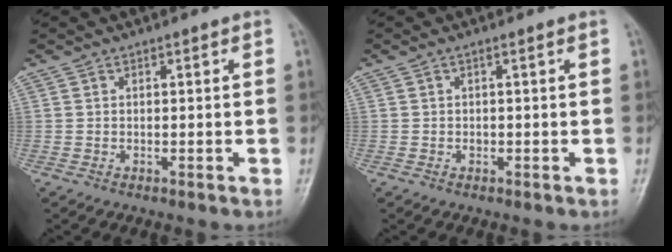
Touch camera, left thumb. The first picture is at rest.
{"total": 0.8, "force": [-0.1, 0.4, 0.7], "torque": [-0.011, 0.007, -0.001]}